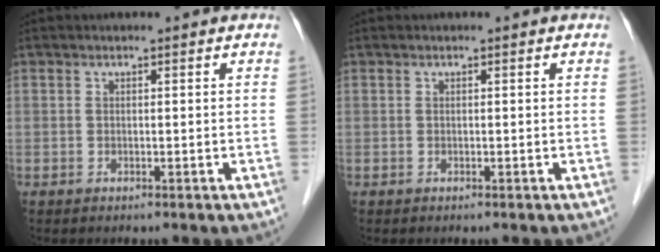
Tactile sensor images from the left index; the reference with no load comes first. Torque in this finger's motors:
{"motor_torque": [0.01, 0.00, -0.02, 0.00]}